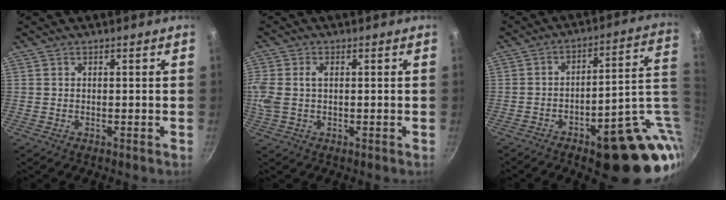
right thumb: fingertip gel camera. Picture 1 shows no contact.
{"total": 6.2, "force": [0.6, 3.8, 4.8], "torque": [-0.105, 0.007, 0.010]}
{"total": 23.7, "force": [-4.5, 9.2, 21.4], "torque": [-0.214, 0.013, -0.044]}